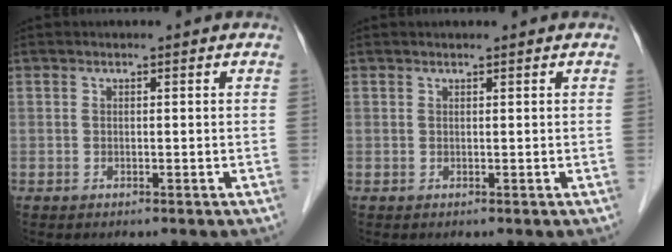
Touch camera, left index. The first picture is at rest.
{"total": 0.7, "force": [0.7, 0.0, 0.3], "torque": [-0.006, 0.007, 0.012]}